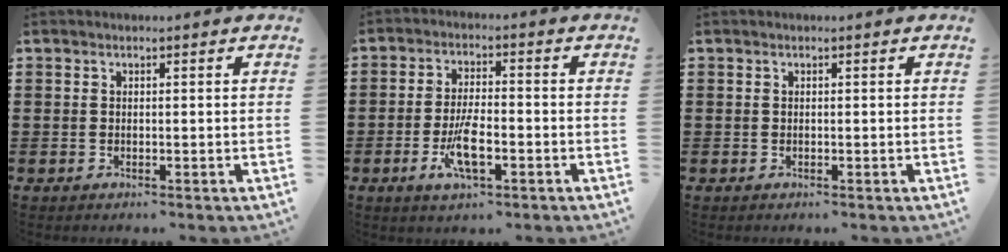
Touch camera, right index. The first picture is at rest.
{"total": 7.0, "force": [-2.6, 2.2, 6.1], "torque": [-0.132, -0.012, -0.050]}
{"total": 0.0}